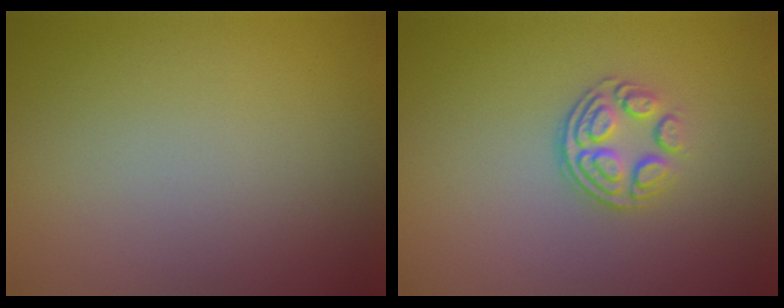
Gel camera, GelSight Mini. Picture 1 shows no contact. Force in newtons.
{"total": 3.6, "press": 2.4, "slide": 2.6}